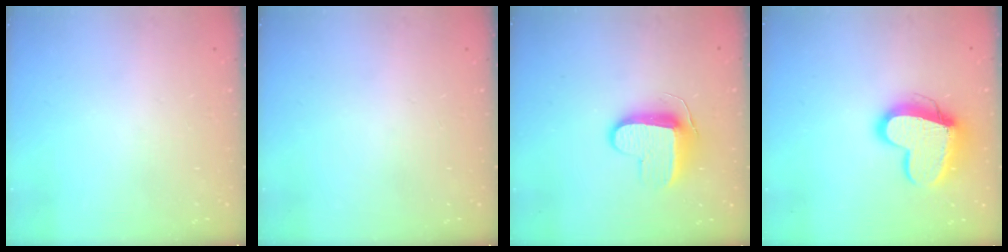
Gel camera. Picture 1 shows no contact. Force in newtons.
{"total": 0.0}
{"total": 10.0, "press": 10.0, "slide": 1.1}
{"total": 15.0, "press": 14.9, "slide": 1.6}